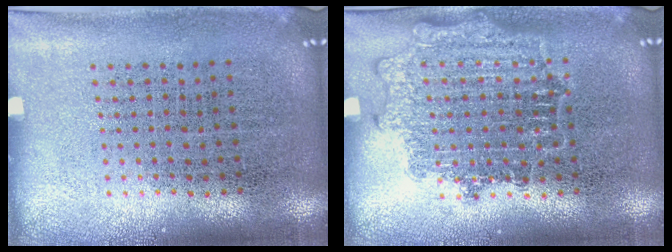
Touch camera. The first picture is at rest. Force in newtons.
{"total": 1.4, "press": 1.4, "slide": 0.2}